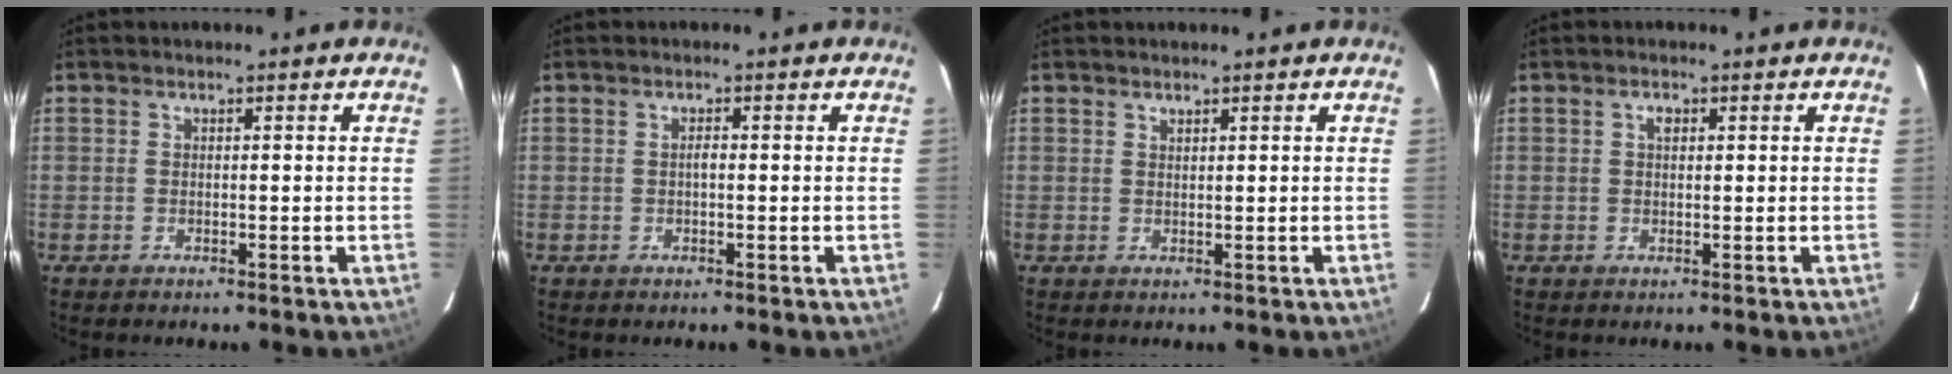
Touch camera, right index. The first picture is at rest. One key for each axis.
{"total": 0.9, "fx": -0.1, "fy": 0.3, "fz": 0.8, "tx": -0.015, "ty": 0.004, "tz": -0.003}
{"total": 0.7, "fx": 0.7, "fy": 0.2, "fz": 0.2, "tx": -0.003, "ty": 0.001, "tz": 0.013}
{"total": 1.4, "fx": 0.4, "fy": 0.9, "fz": 1.0, "tx": -0.015, "ty": 0.007, "tz": 0.006}